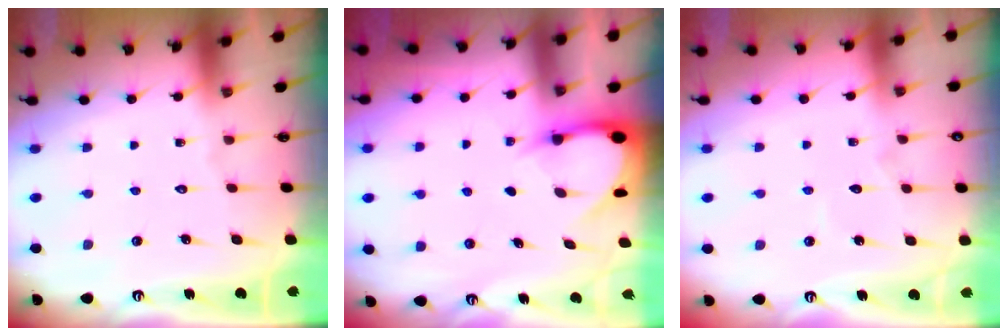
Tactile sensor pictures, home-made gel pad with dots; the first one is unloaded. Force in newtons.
{"total": 3.4, "press": 3.4, "slide": 0.2}
{"total": 3.7, "press": 3.7, "slide": 0.4}